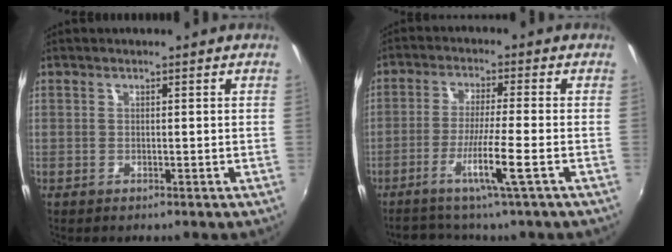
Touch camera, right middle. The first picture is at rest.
{"total": 5.8, "force": [-3.3, -0.8, 4.7], "torque": [-0.099, -0.002, -0.063]}